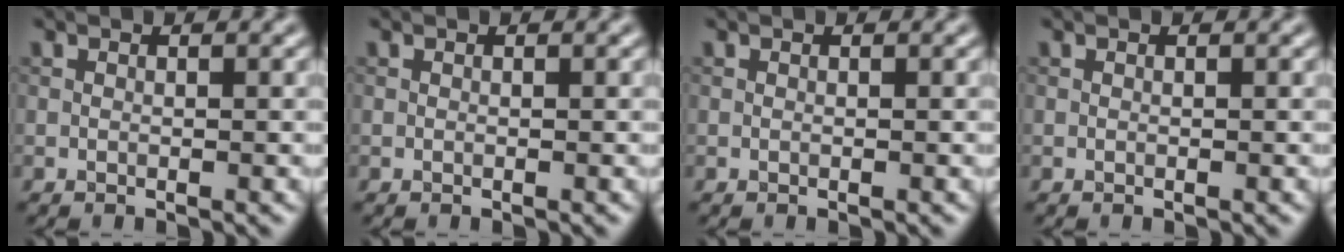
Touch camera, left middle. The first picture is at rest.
{"total": 0.0}
{"total": 0.0}
{"total": 0.0}